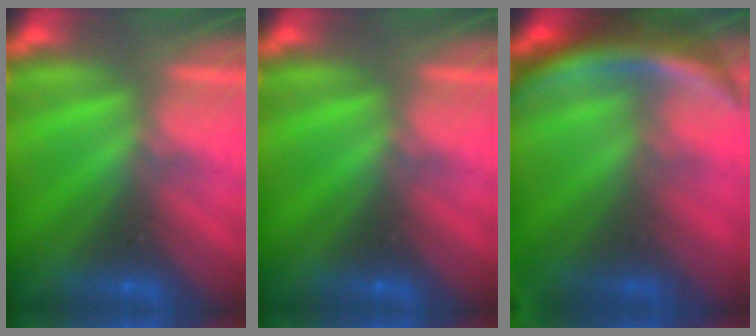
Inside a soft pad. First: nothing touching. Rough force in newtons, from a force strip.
{"total": 0.0}
{"total": 11.6}